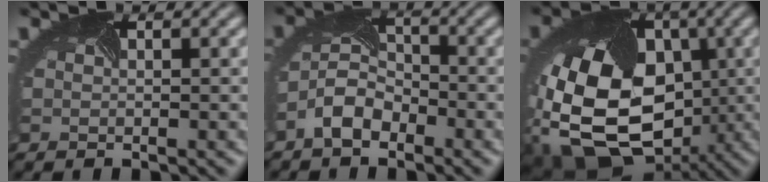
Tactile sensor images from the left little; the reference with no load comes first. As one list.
[{"total": 3.8, "force": [-2.5, 2.1, 1.9], "torque": [-0.045, 0.003, -0.054]}, {"total": 18.0, "force": [-3.3, 13.0, 12.0], "torque": [-0.218, -0.033, -0.061]}]